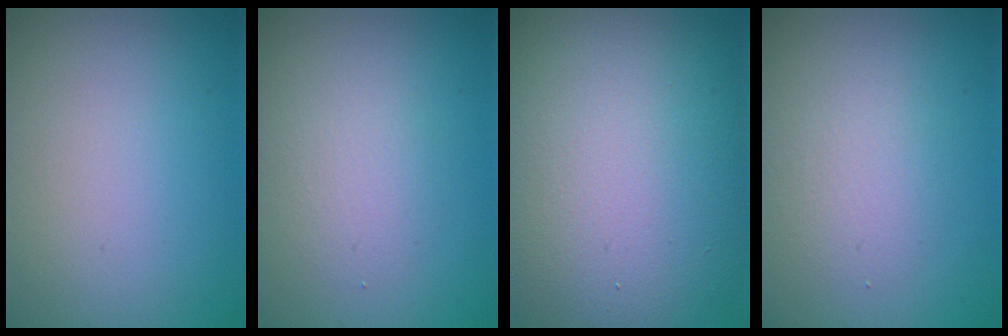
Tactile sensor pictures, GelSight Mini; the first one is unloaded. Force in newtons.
{"total": 2.2, "press": 2.2, "slide": 0.1}
{"total": 15.9, "press": 15.8, "slide": 1.3}
{"total": 2.5, "press": 2.5, "slide": 0.2}